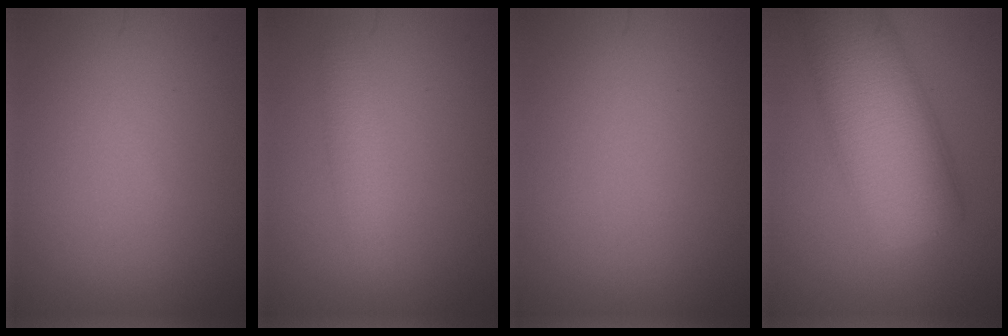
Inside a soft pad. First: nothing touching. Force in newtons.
{"total": 2.5, "press": 2.5, "slide": 0.1}
{"total": 0.0}
{"total": 11.1, "press": 11.1, "slide": 0.5}